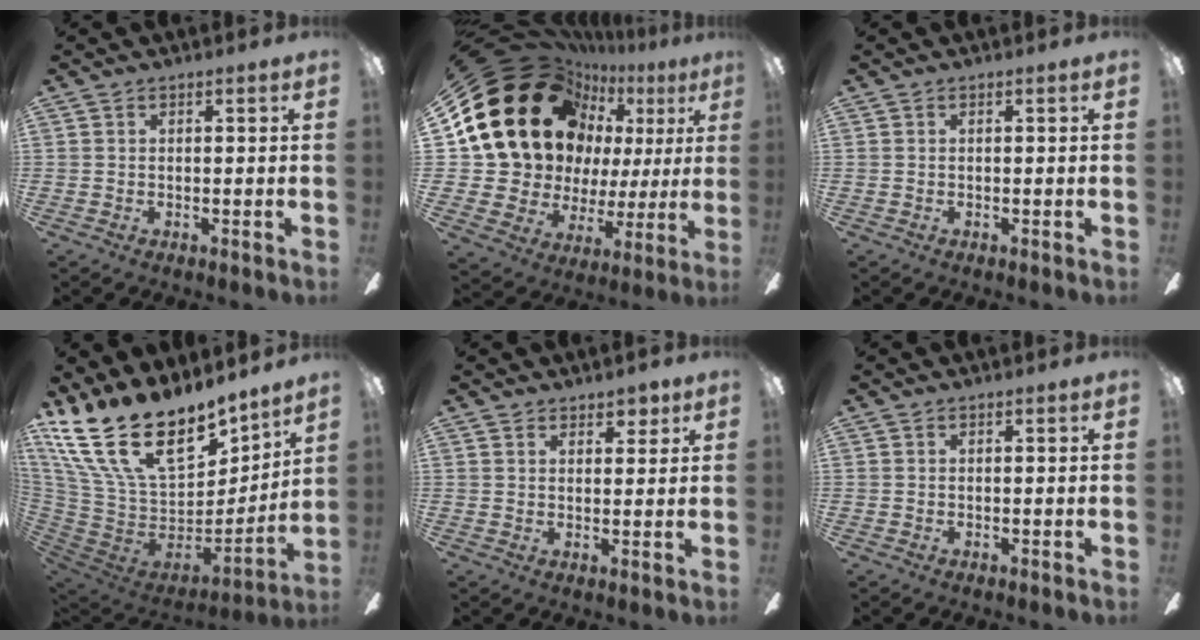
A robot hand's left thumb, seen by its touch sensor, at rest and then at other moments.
{"total": 28.2, "force": [11.6, 19.7, 16.6], "torque": [-0.323, -0.071, 0.243]}
{"total": 0.0}
{"total": 26.5, "force": [17.4, 13.0, 15.1], "torque": [-0.298, -0.120, 0.336]}
{"total": 3.4, "force": [2.8, 1.7, 1.1], "torque": [-0.011, -0.009, 0.049]}
{"total": 0.0}